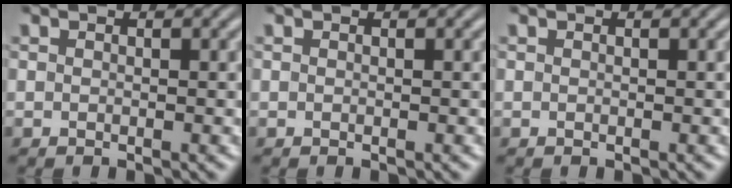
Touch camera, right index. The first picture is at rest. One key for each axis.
{"total": 0.0}
{"total": 0.0}